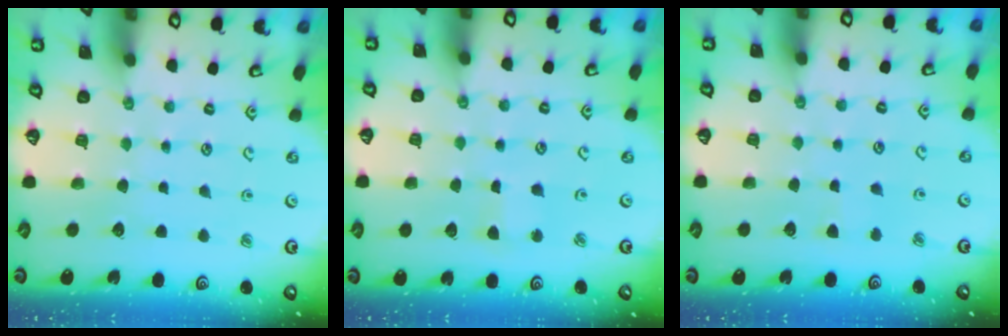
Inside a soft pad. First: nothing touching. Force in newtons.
{"total": 2.7, "press": 2.6, "slide": 0.3}
{"total": 3.8, "press": 3.8, "slide": 0.6}